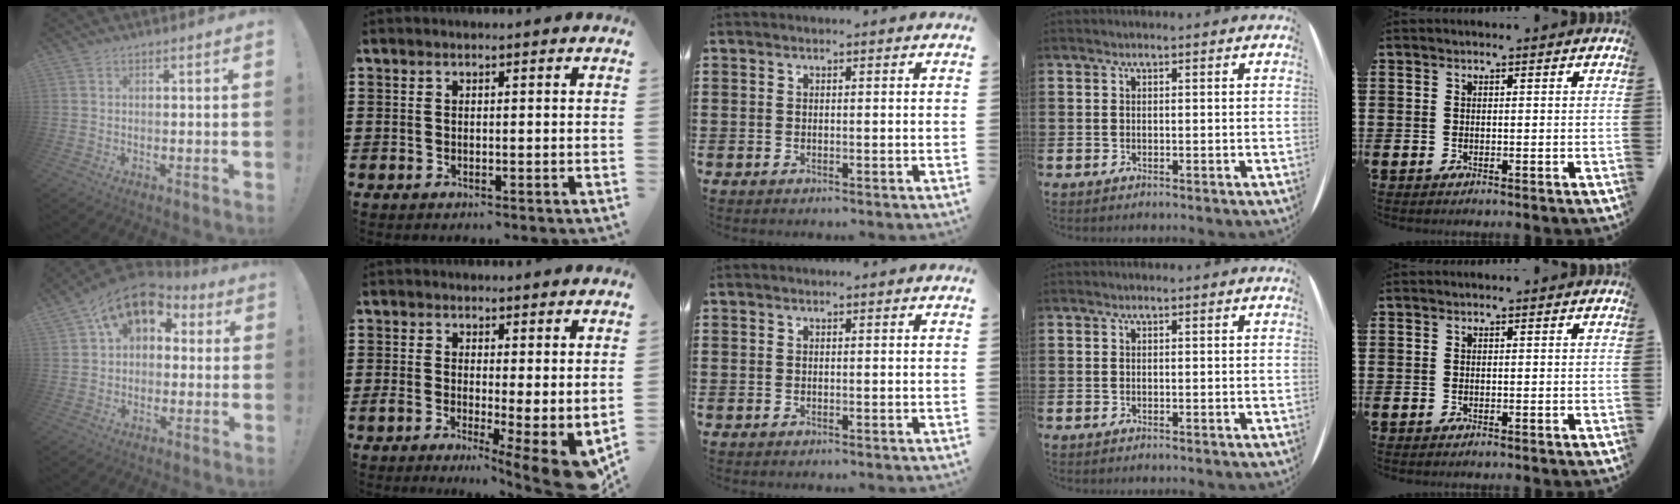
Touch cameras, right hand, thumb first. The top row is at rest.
{"thumb": {"total": 13.1, "force": [6.8, 8.6, 7.2], "torque": [-0.110, -0.037, 0.126]}, "index": {"total": 4.4, "force": [-0.9, 1.5, 4.1], "torque": [-0.062, -0.024, -0.016]}}